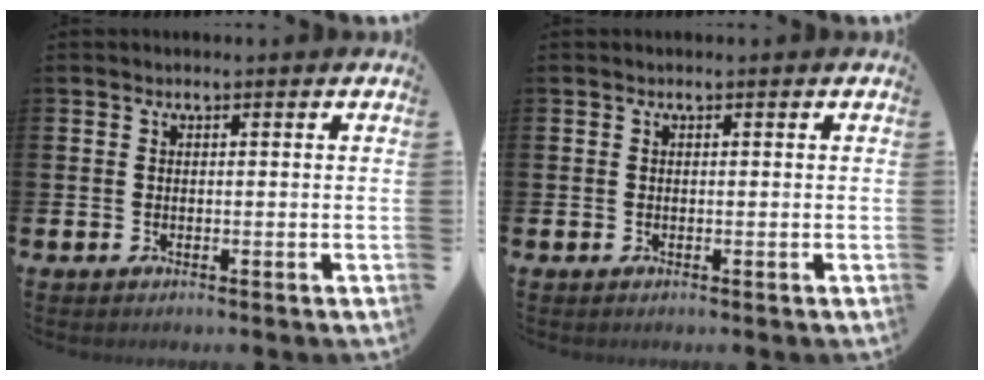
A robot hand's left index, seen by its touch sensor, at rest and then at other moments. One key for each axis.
{"total": 0.0}